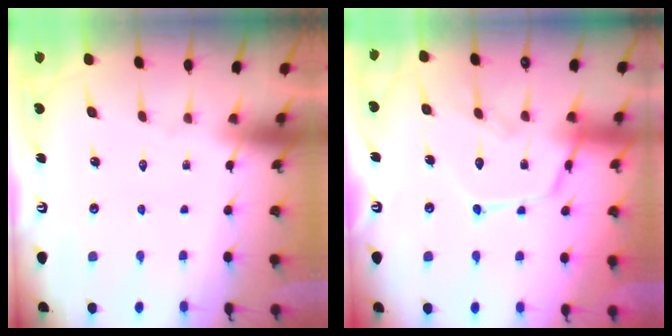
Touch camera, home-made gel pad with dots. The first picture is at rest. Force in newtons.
{"total": 14.1, "press": 14.1, "slide": 1.2}